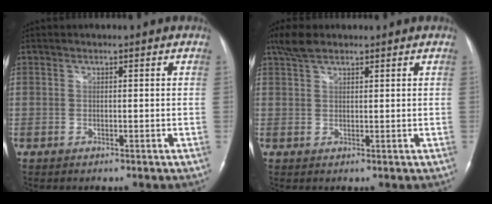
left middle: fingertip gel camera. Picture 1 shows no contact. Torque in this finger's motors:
{"motor_torque": [0.21, -0.02, -0.08, 0.02]}